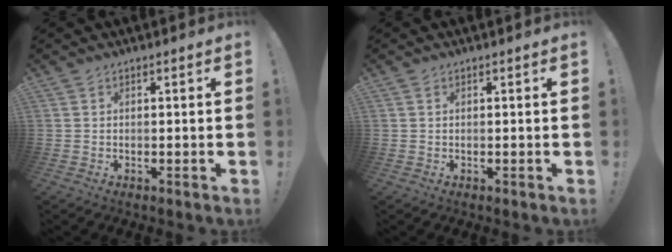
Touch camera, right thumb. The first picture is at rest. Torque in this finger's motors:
{"motor_torque": [-0.17, 0.01, -0.07, 0.12, 0.00]}